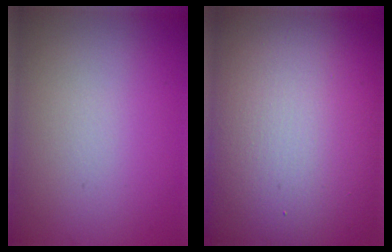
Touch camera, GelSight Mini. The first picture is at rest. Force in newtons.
{"total": 23.0, "press": 23.0, "slide": 1.7}